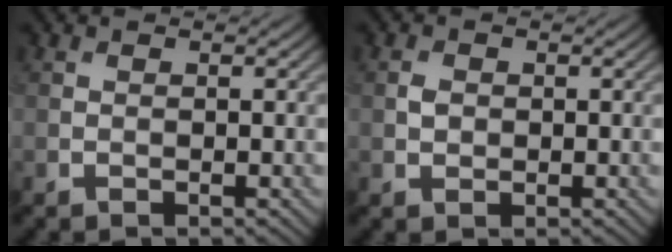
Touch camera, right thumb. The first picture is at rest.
{"total": 1.3, "force": [0.1, 1.1, 0.7], "torque": [-0.017, -0.001, -0.001]}